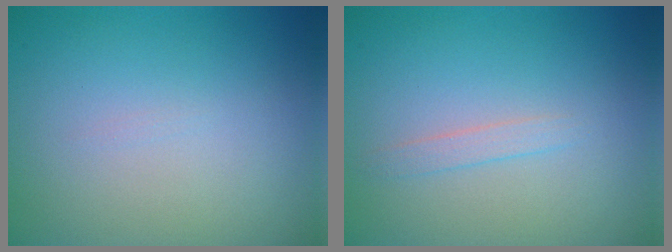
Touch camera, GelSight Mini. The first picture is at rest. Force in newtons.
{"total": 0.9, "press": 0.8, "slide": 0.1}